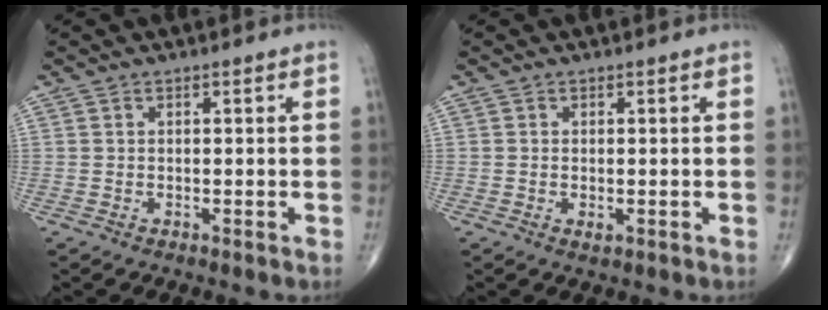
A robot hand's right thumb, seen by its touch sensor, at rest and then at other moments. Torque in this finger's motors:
{"motor_torque": [-0.27, -0.07, -0.49, -0.14, 0.03]}